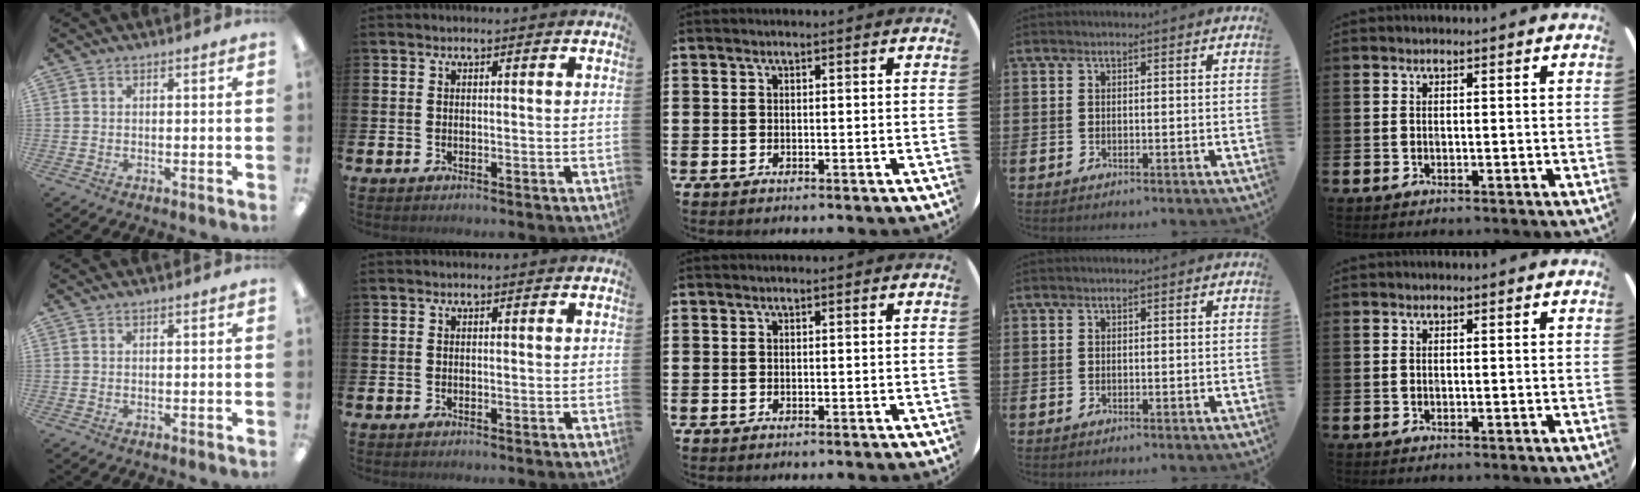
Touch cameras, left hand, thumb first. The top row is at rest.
{"thumb": {"total": 0.5, "force": [0.4, 0.1, 0.3], "torque": [-0.007, 0.003, 0.007]}}